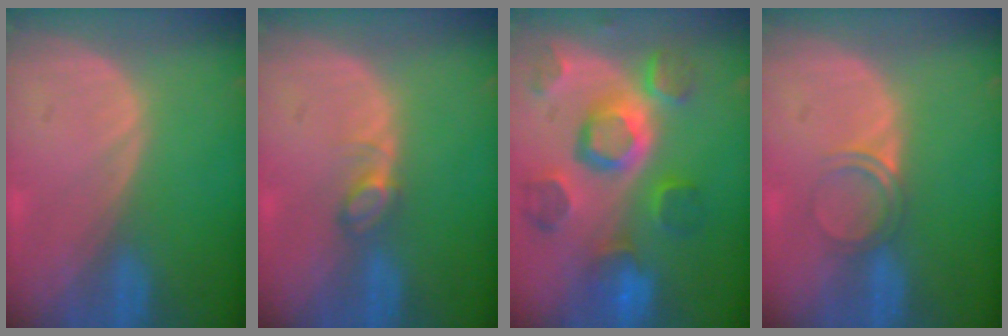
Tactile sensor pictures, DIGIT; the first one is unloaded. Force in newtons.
{"total": 2.5, "press": 2.4, "slide": 0.3}
{"total": 11.7, "press": 10.2, "slide": 5.7}
{"total": 2.9, "press": 2.6, "slide": 1.1}